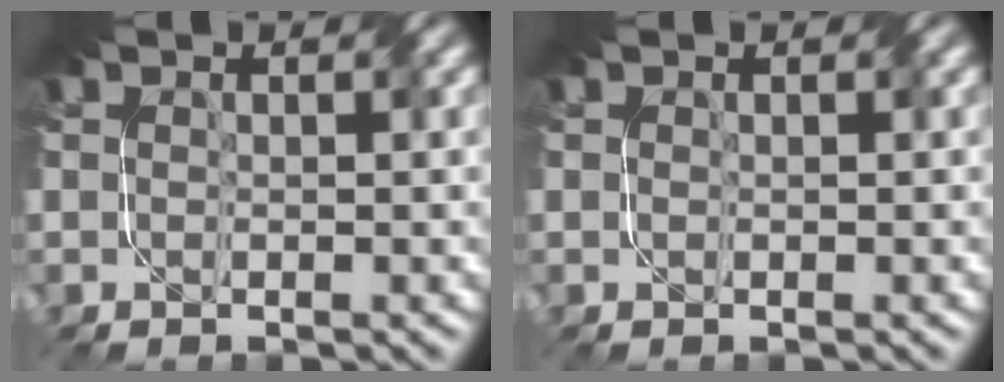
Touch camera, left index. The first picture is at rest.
{"total": 0.0}